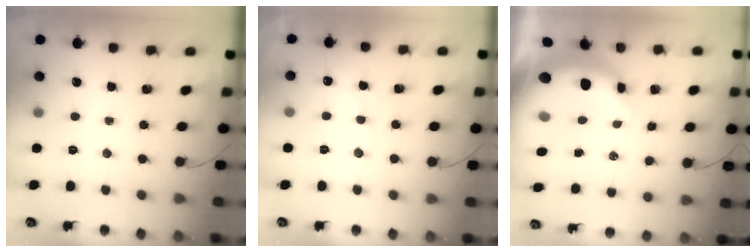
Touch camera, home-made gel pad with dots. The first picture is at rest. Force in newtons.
{"total": 7.2, "press": 7.1, "slide": 1.4}
{"total": 11.3, "press": 11.0, "slide": 2.3}